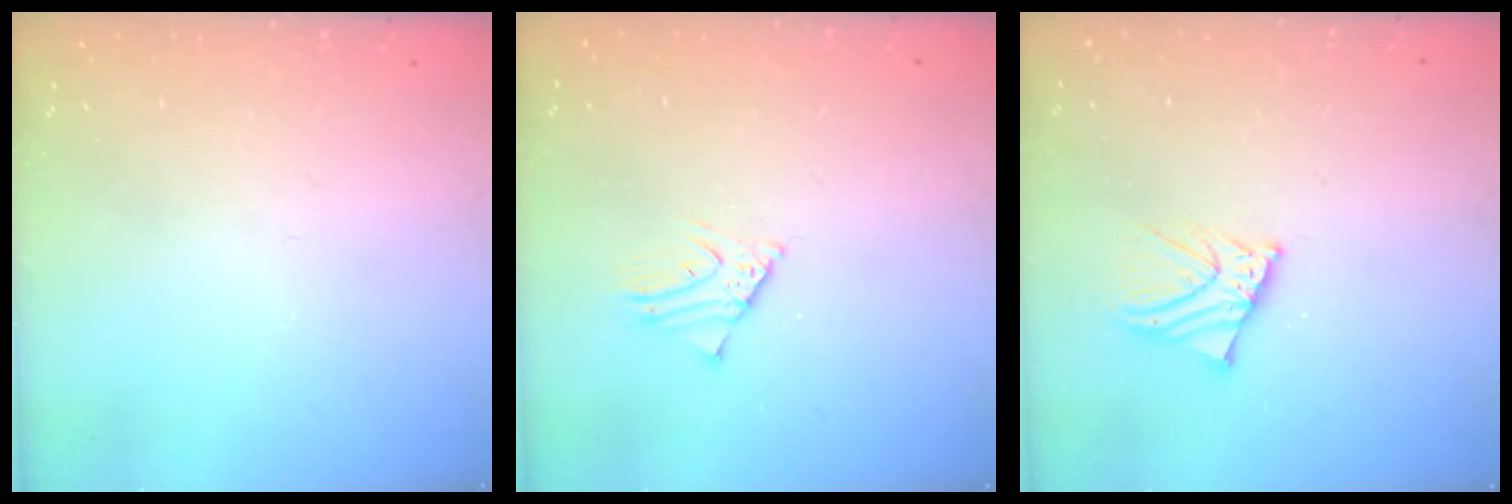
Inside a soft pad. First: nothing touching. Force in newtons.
{"total": 3.0, "press": 3.0, "slide": 0.3}
{"total": 3.8, "press": 3.8, "slide": 0.3}